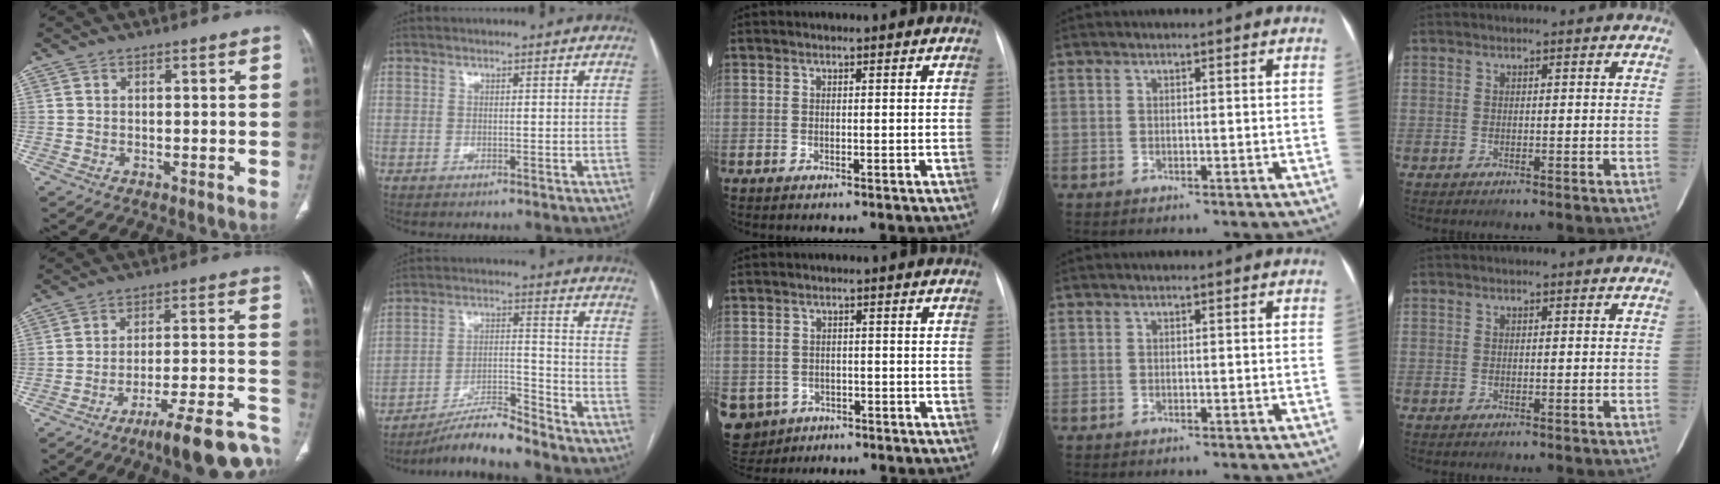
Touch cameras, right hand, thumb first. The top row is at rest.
{"thumb": {"total": 18.7, "force": [-12.3, 3.4, 13.6], "torque": [-0.144, 0.086, -0.179]}, "index": {"total": 9.0, "force": [-8.2, 0.3, 3.6], "torque": [-0.057, 0.001, -0.144]}, "middle": {"total": 9.0, "force": [-4.2, 7.8, 1.9], "torque": [-0.069, 0.003, -0.053]}}